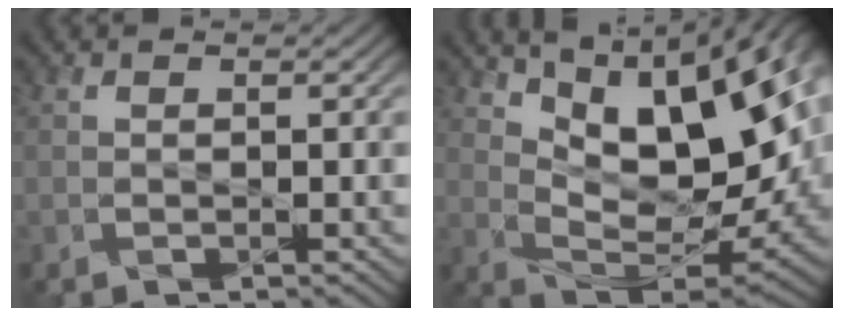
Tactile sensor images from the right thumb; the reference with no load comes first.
{"total": 15.8, "force": [6.6, 6.5, 12.7], "torque": [-0.227, 0.001, 0.114]}